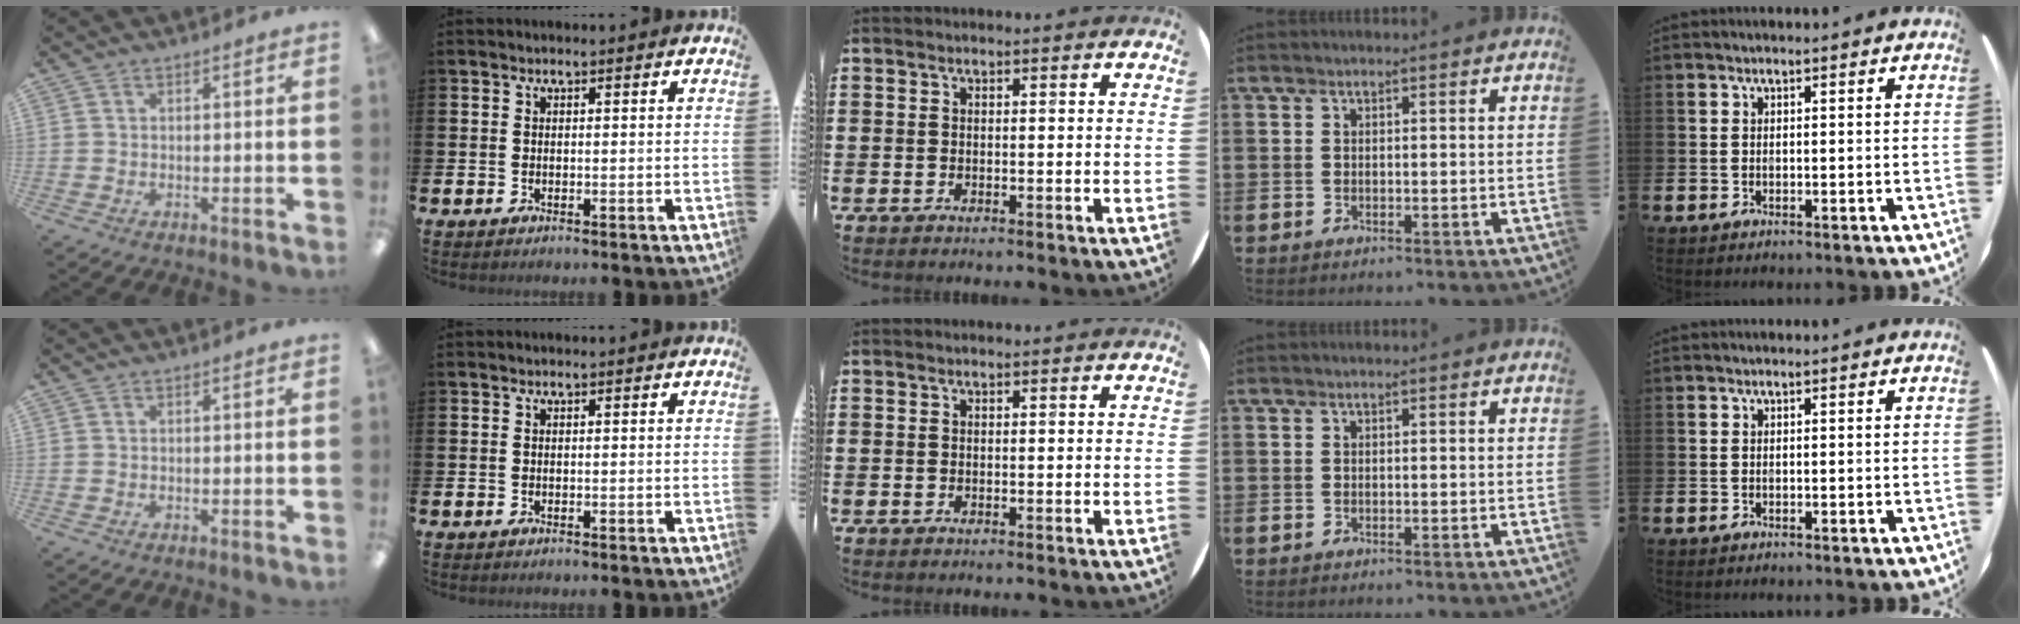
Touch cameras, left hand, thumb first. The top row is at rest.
{}